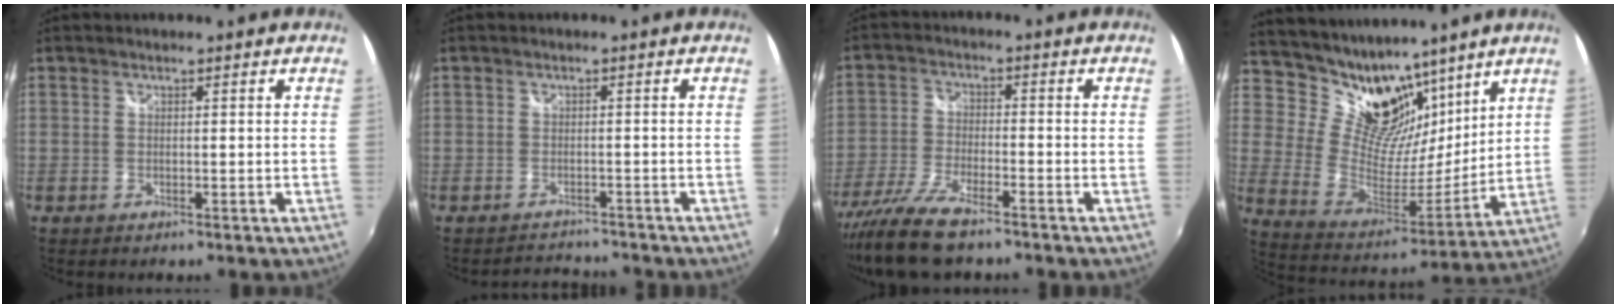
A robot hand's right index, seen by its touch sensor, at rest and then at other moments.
{"total": 3.7, "force": [-3.4, 1.6, -0.2], "torque": [-0.003, 0.011, -0.056]}
{"total": 10.7, "force": [-8.4, 2.5, 6.1], "torque": [-0.140, -0.028, -0.163]}
{"total": 17.0, "force": [12.6, 8.7, 7.4], "torque": [-0.150, -0.002, 0.234]}